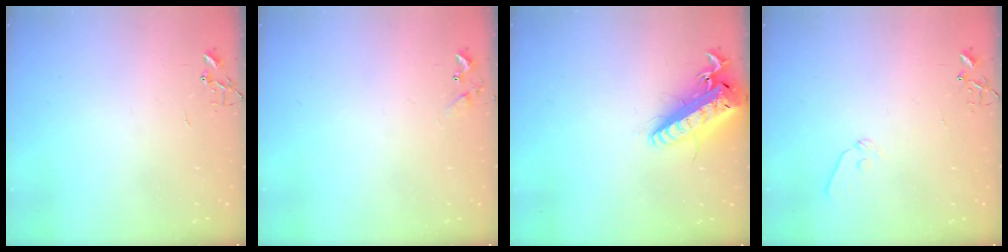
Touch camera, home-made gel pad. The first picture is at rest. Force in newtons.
{"total": 5.9, "press": 5.9, "slide": 0.5}
{"total": 19.8, "press": 19.4, "slide": 4.2}
{"total": 6.8, "press": 6.8, "slide": 1.0}